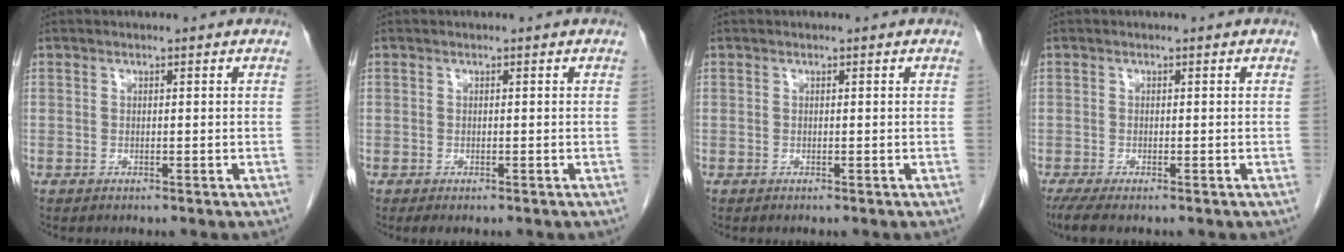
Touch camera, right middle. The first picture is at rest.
{"total": 1.2, "force": [-0.9, 0.5, 0.7], "torque": [-0.007, -0.001, -0.010]}
{"total": 0.0}
{"total": 3.3, "force": [-2.5, 0.2, 2.1], "torque": [-0.039, -0.011, -0.044]}